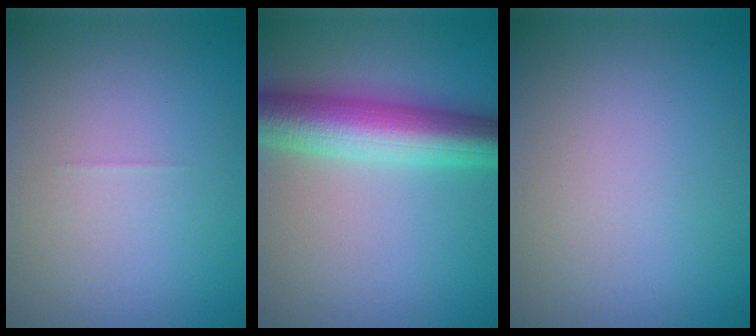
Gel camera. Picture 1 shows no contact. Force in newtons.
{"total": 8.6, "press": 8.6, "slide": 0.1}
{"total": 0.0}